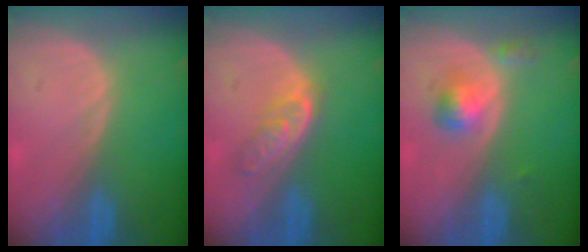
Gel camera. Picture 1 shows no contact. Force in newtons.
{"total": 4.9, "press": 4.2, "slide": 2.4}
{"total": 3.3, "press": 3.3, "slide": 0.2}